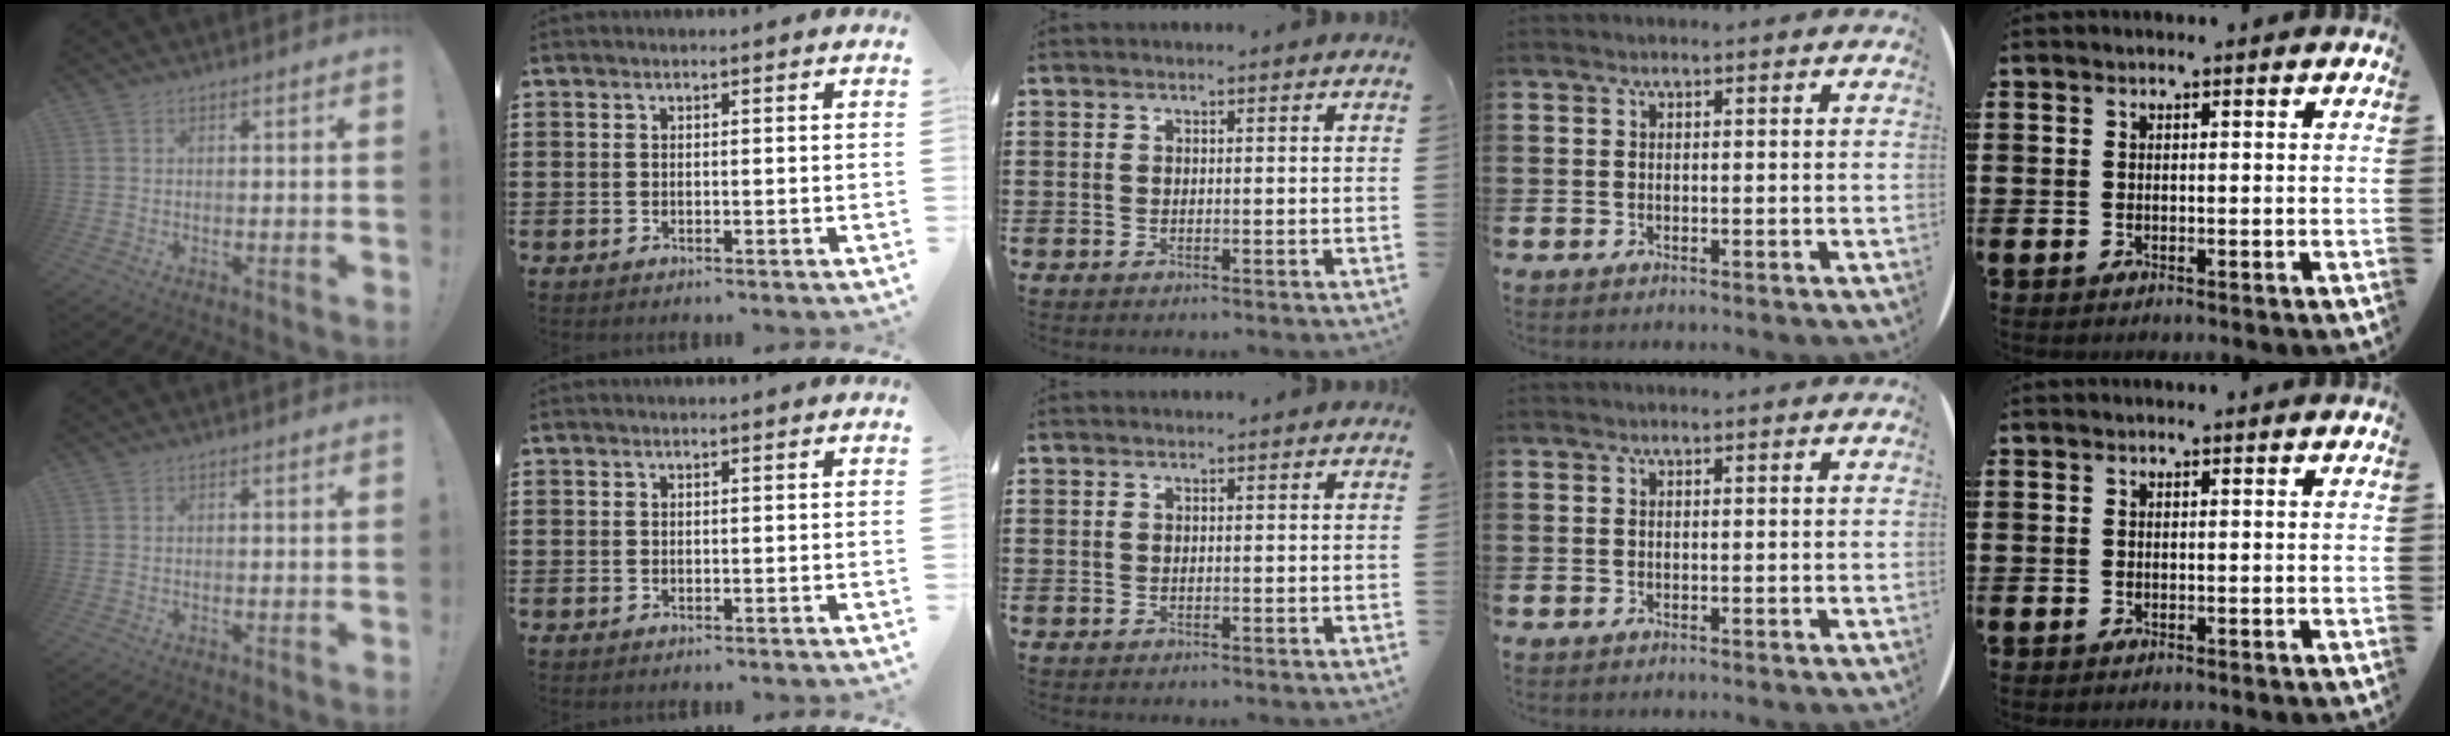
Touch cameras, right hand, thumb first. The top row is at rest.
{}